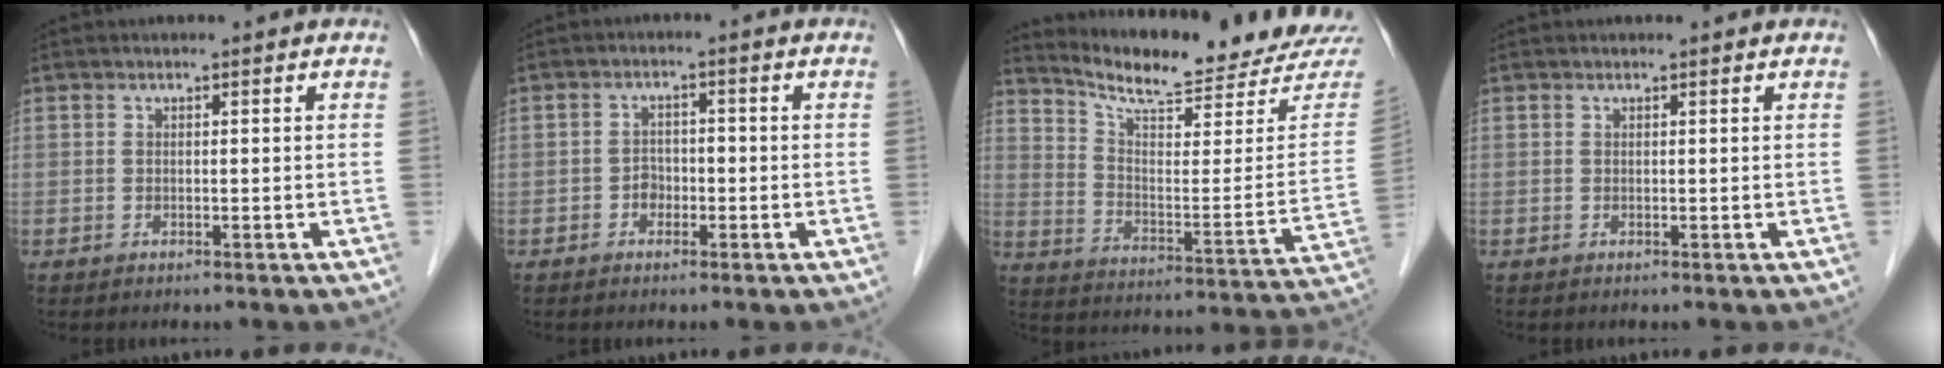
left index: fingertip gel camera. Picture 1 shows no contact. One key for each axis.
{"total": 2.4, "fx": -1.1, "fy": 1.8, "fz": 1.1, "tx": -0.009, "ty": 0.006, "tz": -0.019}
{"total": 20.5, "fx": 19.6, "fy": 1.2, "fz": 6.0, "tx": -0.099, "ty": -0.097, "tz": 0.264}
{"total": 0.6, "fx": 0.6, "fy": 0.2, "fz": 0.1, "tx": -0.001, "ty": 0.002, "tz": 0.010}